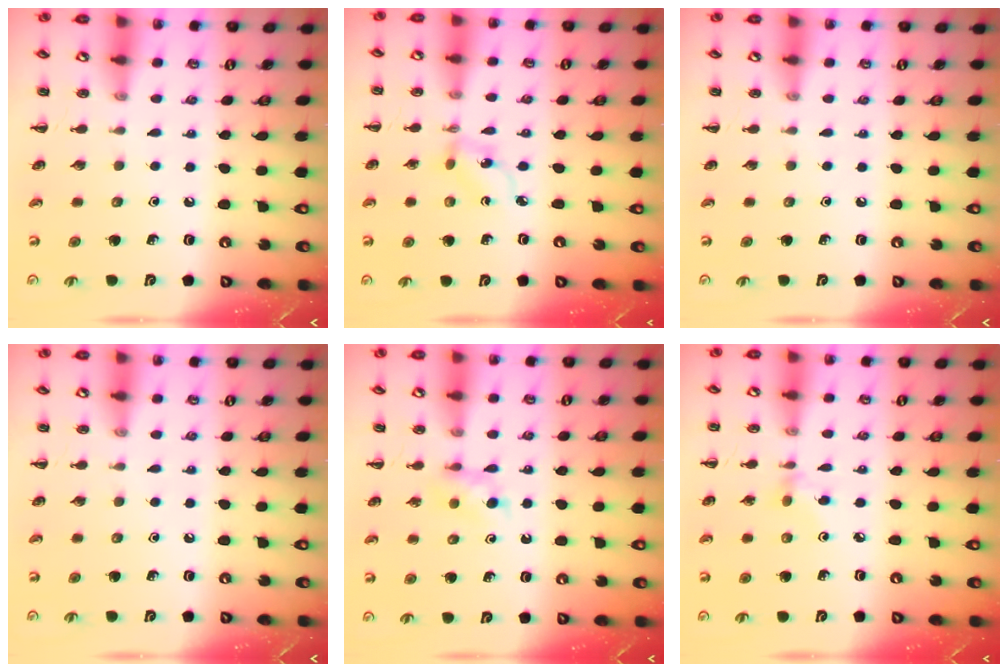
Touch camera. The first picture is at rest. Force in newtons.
{"total": 2.3, "press": 2.2, "slide": 0.5}
{"total": 0.0}
{"total": 0.0}
{"total": 5.3, "press": 4.9, "slide": 2.1}
{"total": 2.8, "press": 2.6, "slide": 1.0}